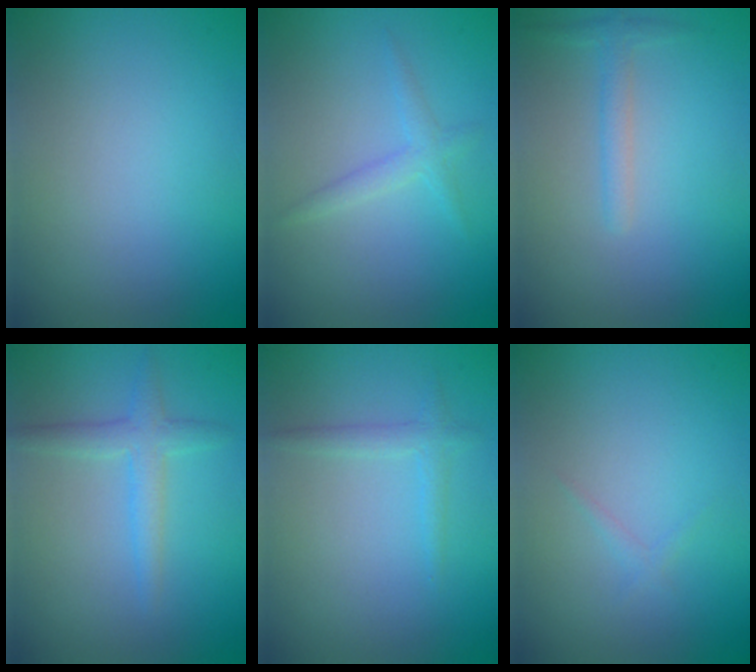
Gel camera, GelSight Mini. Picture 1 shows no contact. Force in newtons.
{"total": 1.5, "press": 1.5, "slide": 0.1}
{"total": 1.5, "press": 1.5, "slide": 0.0}
{"total": 2.3, "press": 2.3, "slide": 0.1}
{"total": 1.3, "press": 1.3, "slide": 0.0}
{"total": 0.7, "press": 0.7, "slide": 0.0}